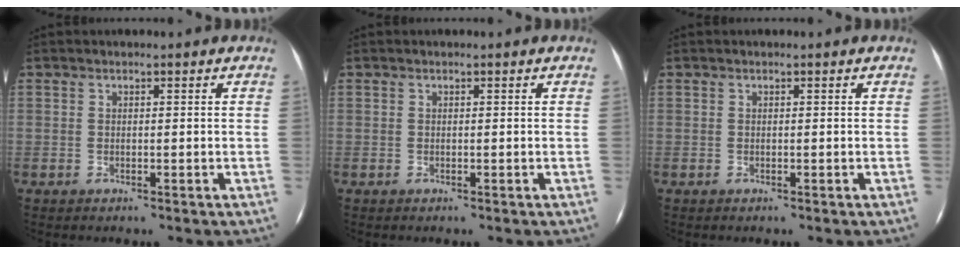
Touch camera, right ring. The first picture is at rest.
{"total": 0.0}
{"total": 0.0}